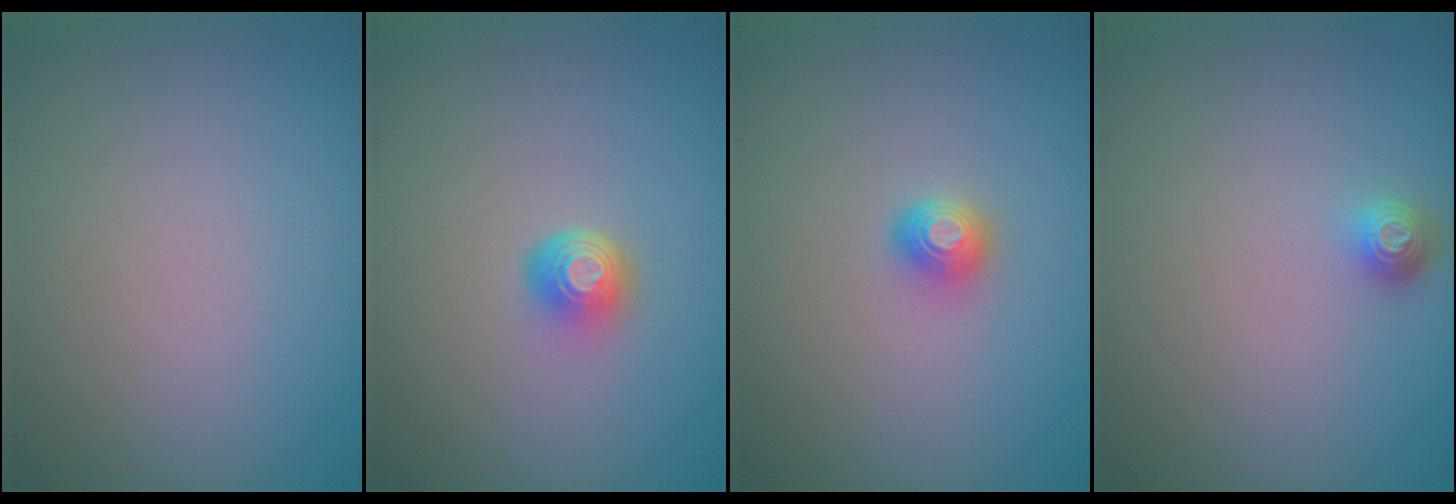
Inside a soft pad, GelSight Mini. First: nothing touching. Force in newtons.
{"total": 1.8, "press": 1.3, "slide": 1.3}
{"total": 1.1, "press": 1.1, "slide": 0.0}
{"total": 1.3, "press": 1.1, "slide": 0.8}